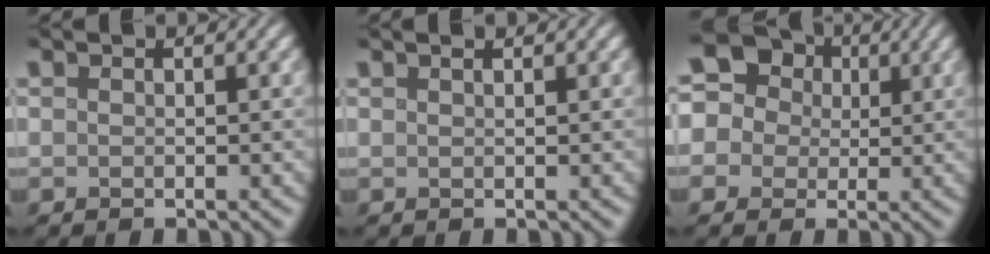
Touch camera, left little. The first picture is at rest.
{"total": 1.4, "force": [0.9, 0.5, 0.9], "torque": [-0.002, -0.001, 0.002]}
{"total": 14.3, "force": [3.8, 12.6, 5.4], "torque": [-0.125, 0.049, 0.023]}